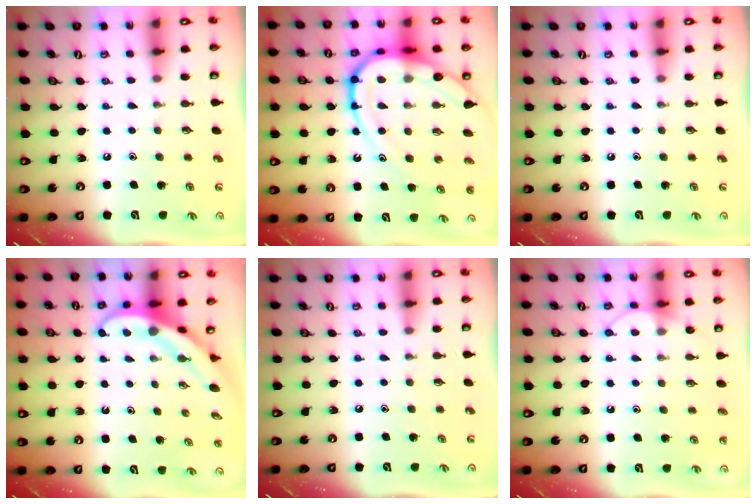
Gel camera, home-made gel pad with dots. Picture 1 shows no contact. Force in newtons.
{"total": 18.4, "press": 18.4, "slide": 1.8}
{"total": 0.0}
{"total": 5.3, "press": 5.2, "slide": 0.3}
{"total": 0.0}
{"total": 6.5, "press": 6.5, "slide": 0.5}